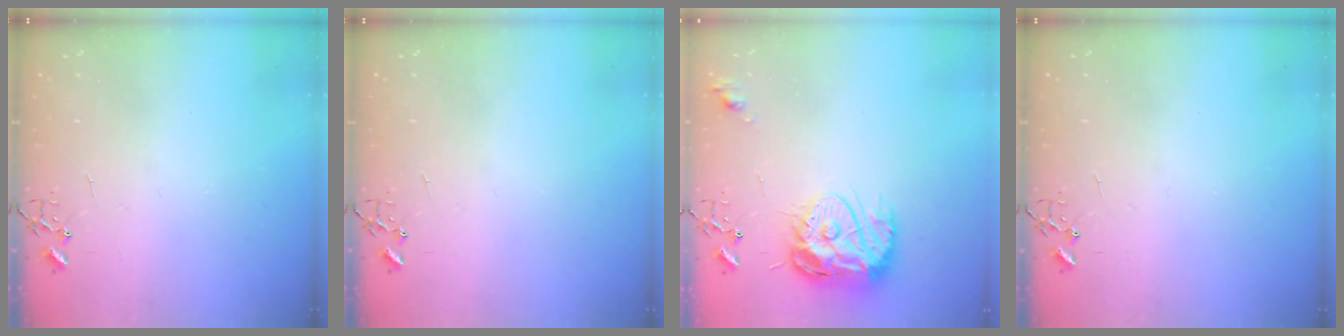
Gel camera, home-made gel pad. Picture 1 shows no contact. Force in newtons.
{"total": 0.0}
{"total": 15.0, "press": 15.0, "slide": 1.5}
{"total": 0.0}